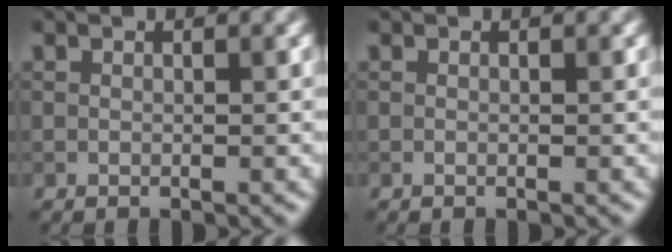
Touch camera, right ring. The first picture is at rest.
{"total": 0.0}